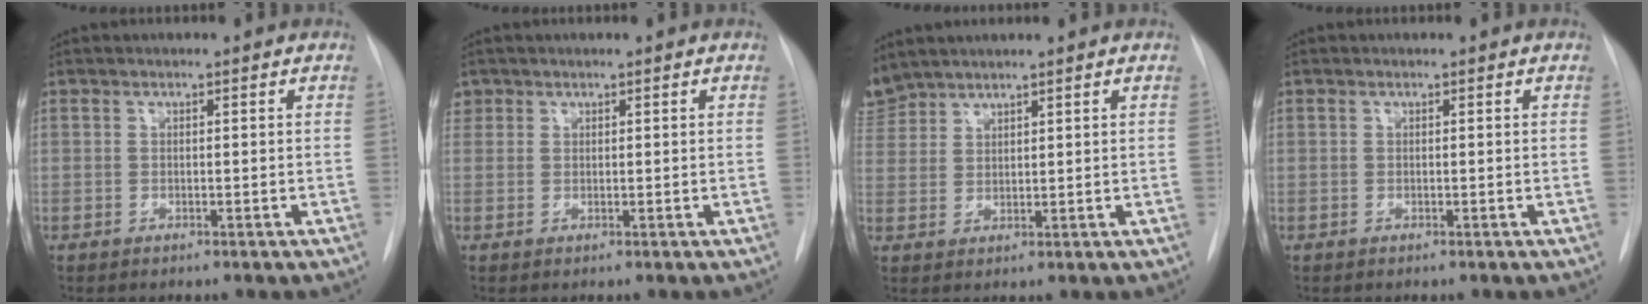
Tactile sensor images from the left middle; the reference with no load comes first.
{"total": 1.7, "force": [1.0, 1.4, 0.1], "torque": [0.009, 0.010, 0.016]}
{"total": 4.4, "force": [4.3, 1.0, 0.1], "torque": [-0.007, 0.013, 0.091]}
{"total": 0.0}